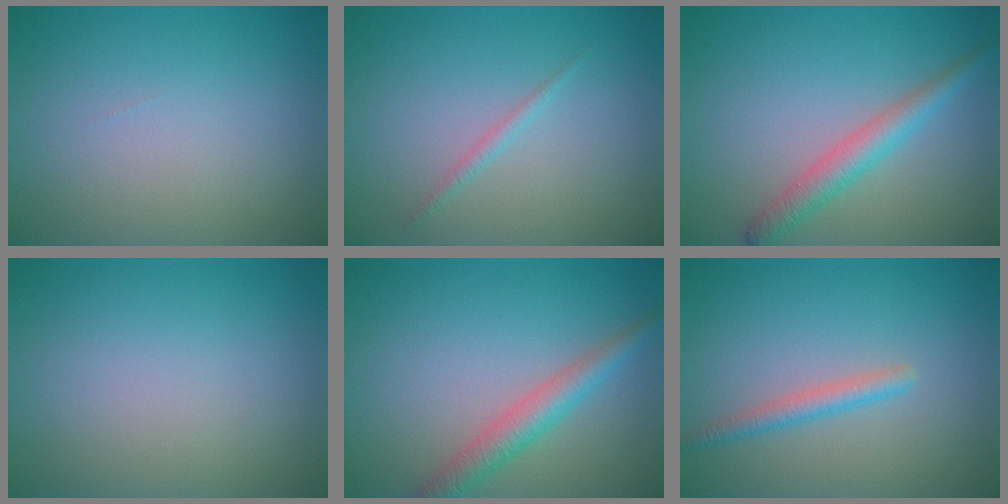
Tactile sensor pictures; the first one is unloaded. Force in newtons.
{"total": 0.8, "press": 0.8, "slide": 0.1}
{"total": 2.8, "press": 2.8, "slide": 0.1}
{"total": 0.0}
{"total": 3.1, "press": 3.1, "slide": 0.2}
{"total": 1.8, "press": 1.8, "slide": 0.1}